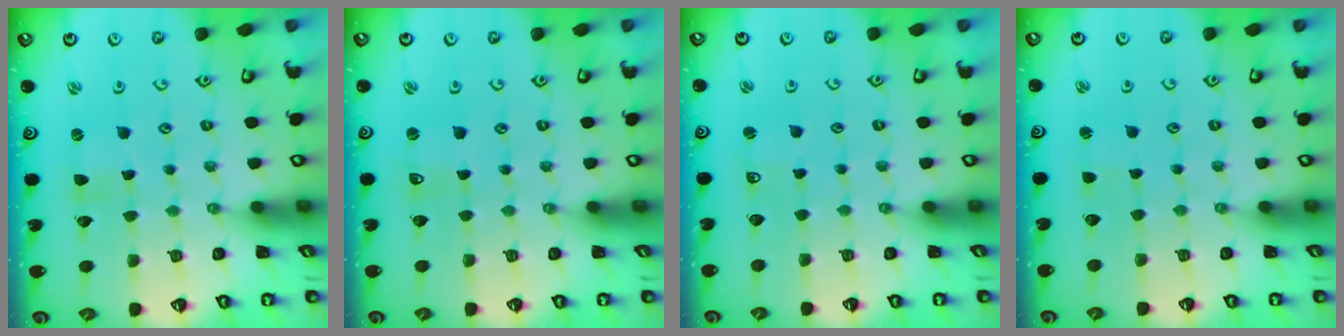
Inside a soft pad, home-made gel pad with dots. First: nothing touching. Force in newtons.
{"total": 0.0}
{"total": 2.4, "press": 2.4, "slide": 0.3}
{"total": 0.8, "press": 0.8, "slide": 0.2}